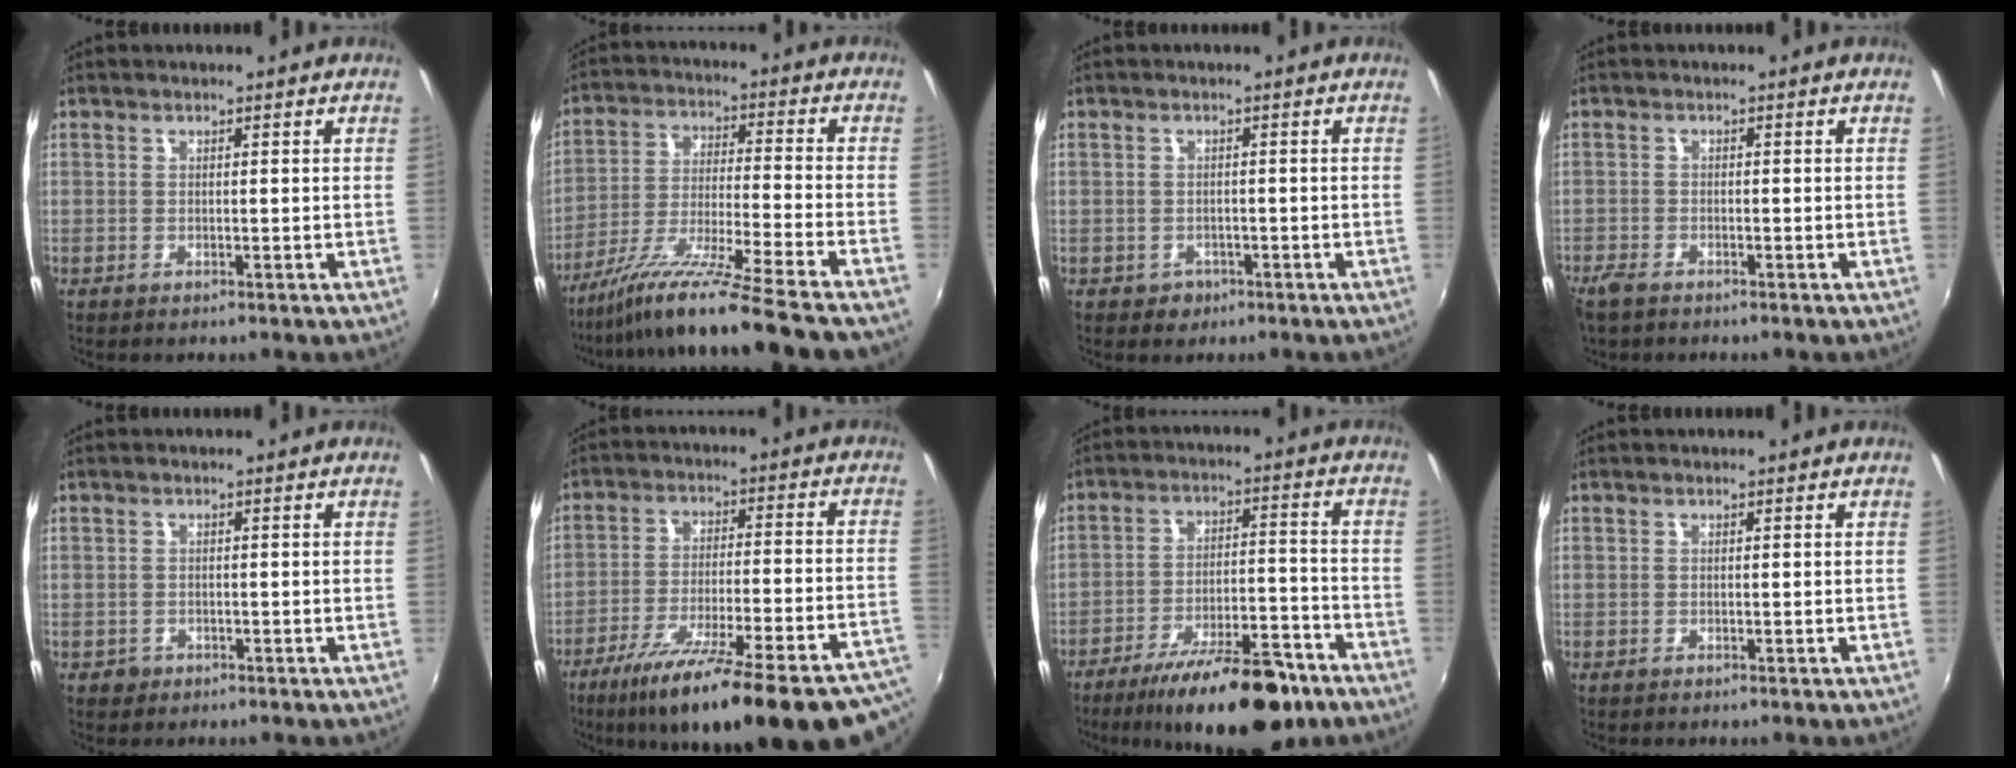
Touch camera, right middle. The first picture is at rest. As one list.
[{"total": 19.2, "force": [-16.1, -2.8, 10.1], "torque": [-0.175, -0.055, -0.272]}, {"total": 2.4, "force": [-1.1, 2.1, 0.5], "torque": [-0.015, -0.002, -0.013]}, {"total": 2.8, "force": [-2.2, 1.2, 1.2], "torque": [-0.032, -0.008, -0.046]}, {"total": 1.6, "force": [-0.8, 1.4, 0.3], "torque": [-0.010, -0.004, -0.011]}, {"total": 29.0, "force": [-22.4, 4.7, 17.8], "torque": [-0.269, -0.064, -0.311]}, {"total": 18.7, "force": [-13.8, 5.7, 11.3], "torque": [-0.190, -0.013, -0.203]}, {"total": 0.0}]